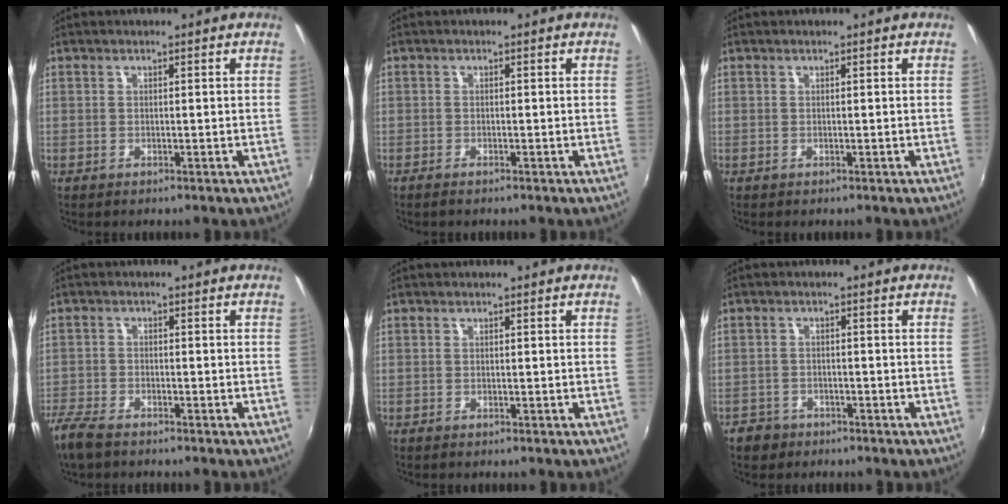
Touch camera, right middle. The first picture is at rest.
{"total": 1.1, "force": [-0.9, 0.1, 0.5], "torque": [-0.012, -0.003, -0.019]}
{"total": 0.0}
{"total": 6.5, "force": [-5.3, 2.0, 3.2], "torque": [-0.092, -0.023, -0.108]}
{"total": 0.0}
{"total": 3.7, "force": [-2.6, 2.6, 0.7], "torque": [-0.029, 0.004, -0.042]}